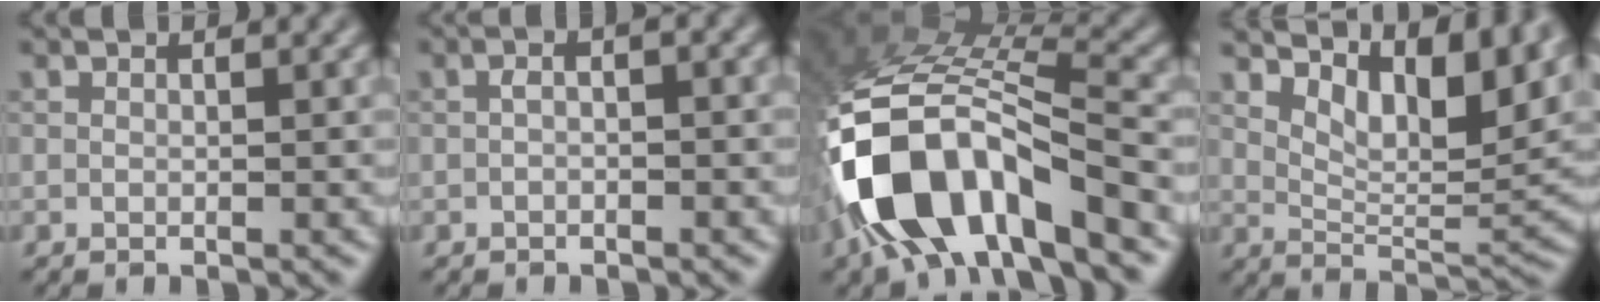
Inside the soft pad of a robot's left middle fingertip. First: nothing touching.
{"total": 1.7, "force": [-0.4, 0.7, 1.5], "torque": [-0.027, 0.002, -0.010]}
{"total": 13.2, "force": [-6.8, 6.0, 9.7], "torque": [-0.185, -0.009, -0.126]}
{"total": 9.0, "force": [5.6, 3.4, 6.2], "torque": [-0.092, 0.000, 0.097]}